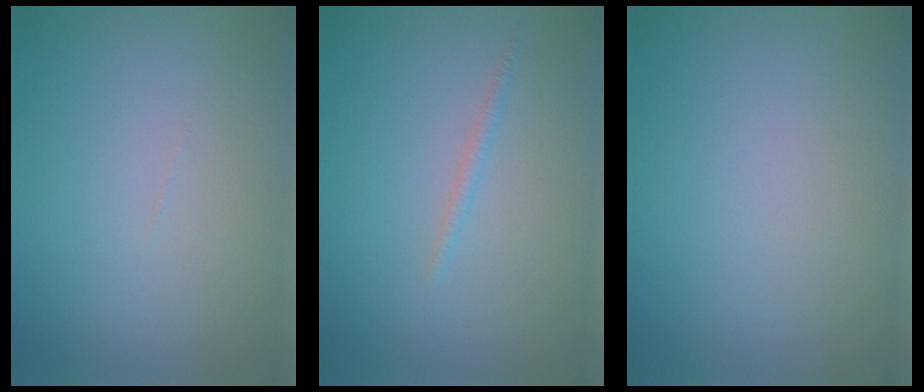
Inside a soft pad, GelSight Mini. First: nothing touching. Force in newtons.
{"total": 0.8, "press": 0.8, "slide": 0.0}
{"total": 0.0}